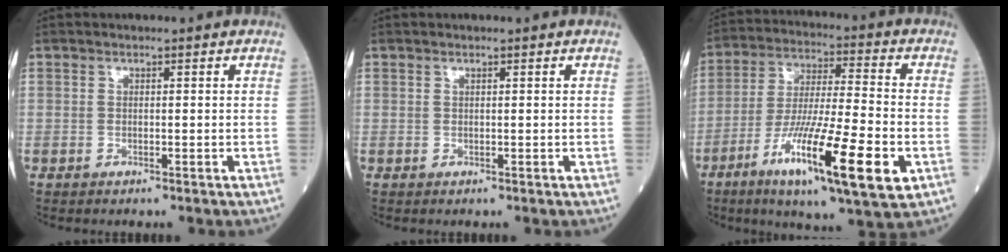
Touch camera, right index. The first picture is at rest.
{"total": 0.0}
{"total": 18.7, "force": [-7.5, 1.7, 17.0], "torque": [-0.289, -0.033, -0.126]}